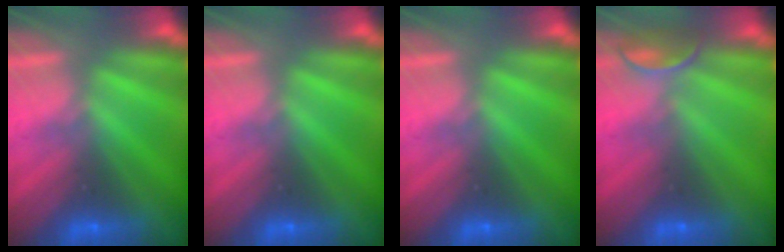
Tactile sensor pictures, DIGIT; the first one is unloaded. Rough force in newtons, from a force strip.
{"total": 0.0}
{"total": 0.0}
{"total": 2.4}